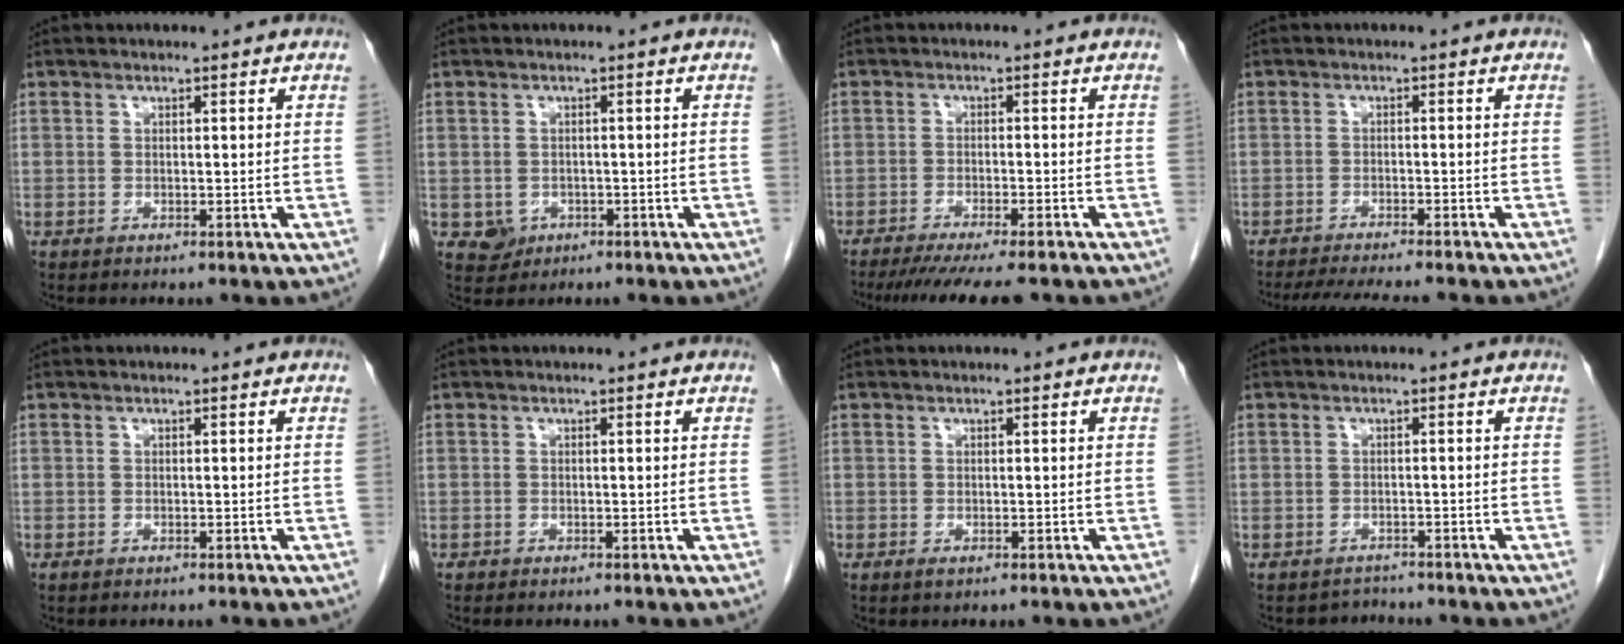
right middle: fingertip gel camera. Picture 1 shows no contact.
{"total": 2.8, "force": [-0.9, 2.5, 0.7], "torque": [-0.008, 0.004, -0.007]}
{"total": 11.7, "force": [-9.9, 0.7, 6.0], "torque": [-0.075, -0.025, -0.144]}
{"total": 9.9, "force": [-8.8, 0.7, 4.5], "torque": [-0.060, -0.014, -0.127]}
{"total": 0.0}
{"total": 0.0}
{"total": 0.6, "force": [-0.3, 0.2, 0.5], "torque": [-0.007, -0.001, -0.004]}
{"total": 1.7, "force": [-1.4, 0.3, -0.8], "torque": [0.014, -0.005, -0.024]}